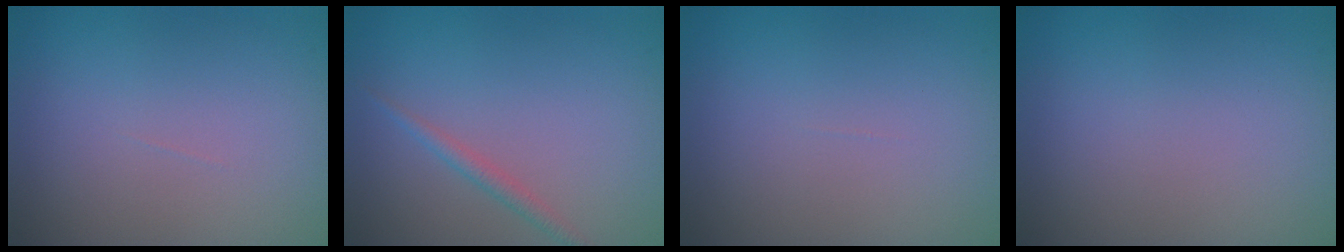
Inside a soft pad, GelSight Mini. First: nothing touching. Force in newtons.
{"total": 1.3, "press": 1.3, "slide": 0.0}
{"total": 0.0}
{"total": 0.0}